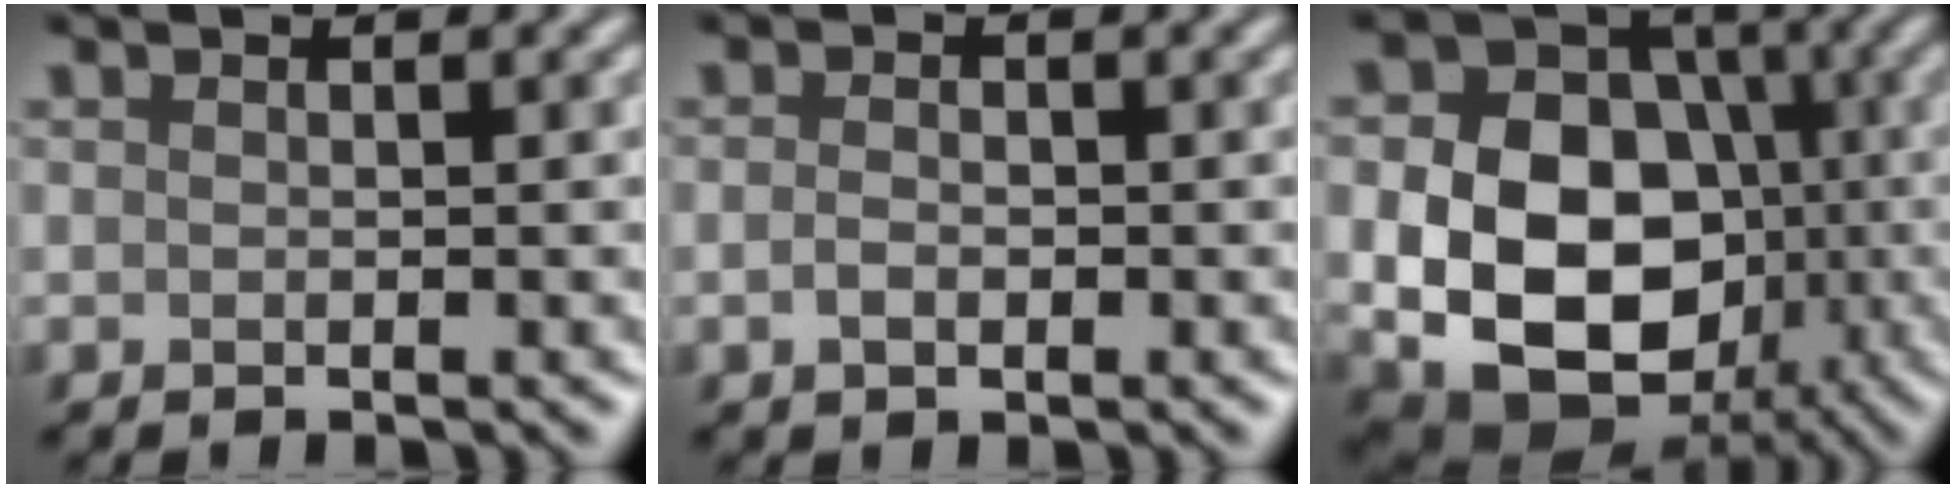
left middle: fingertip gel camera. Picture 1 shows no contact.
{"total": 1.4, "force": [-0.4, 0.9, 1.0], "torque": [-0.019, 0.001, -0.010]}
{"total": 12.9, "force": [-2.0, 9.7, 8.2], "torque": [-0.136, -0.017, -0.037]}